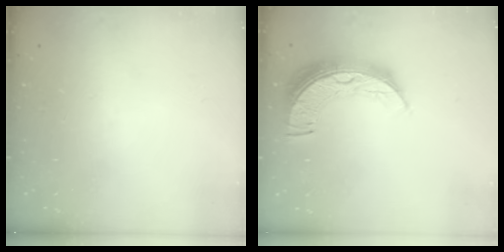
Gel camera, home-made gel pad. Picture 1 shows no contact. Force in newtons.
{"total": 12.2, "press": 12.2, "slide": 0.9}